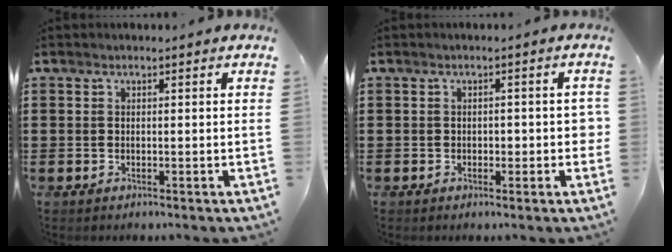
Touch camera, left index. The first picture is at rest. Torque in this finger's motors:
{"motor_torque": [0.05, -0.03, 0.11, 0.02]}